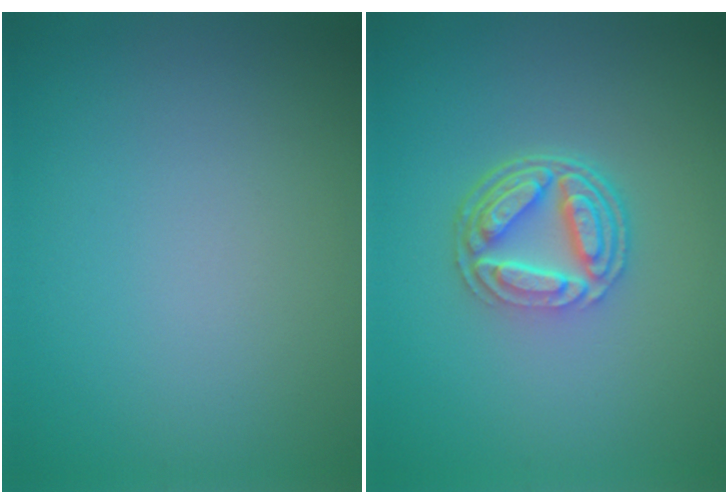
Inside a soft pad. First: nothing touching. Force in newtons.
{"total": 5.2, "press": 3.8, "slide": 3.6}